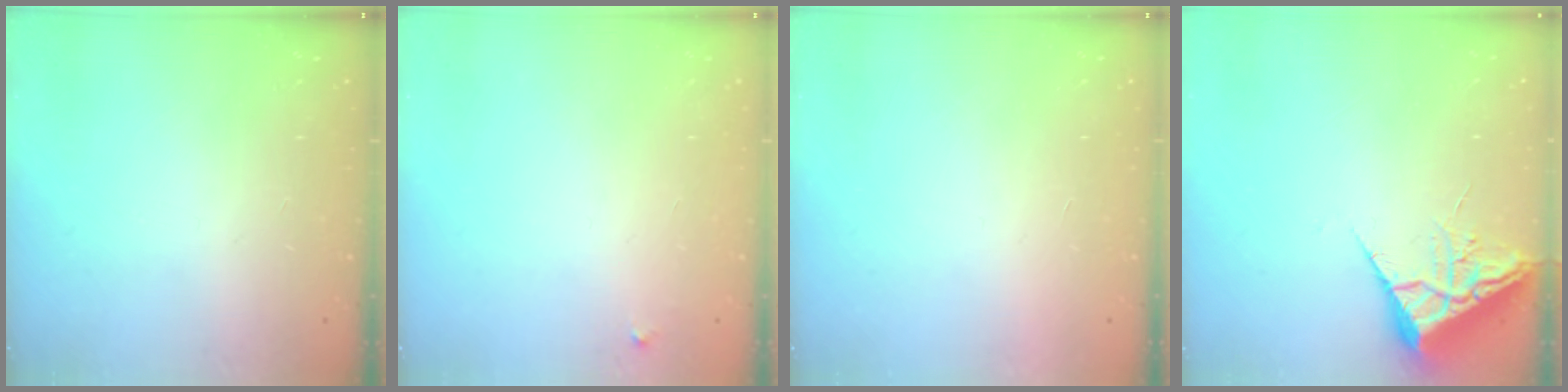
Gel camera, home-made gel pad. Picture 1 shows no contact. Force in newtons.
{"total": 2.3, "press": 2.3, "slide": 0.2}
{"total": 1.5, "press": 1.5, "slide": 0.1}
{"total": 7.0, "press": 7.0, "slide": 0.7}